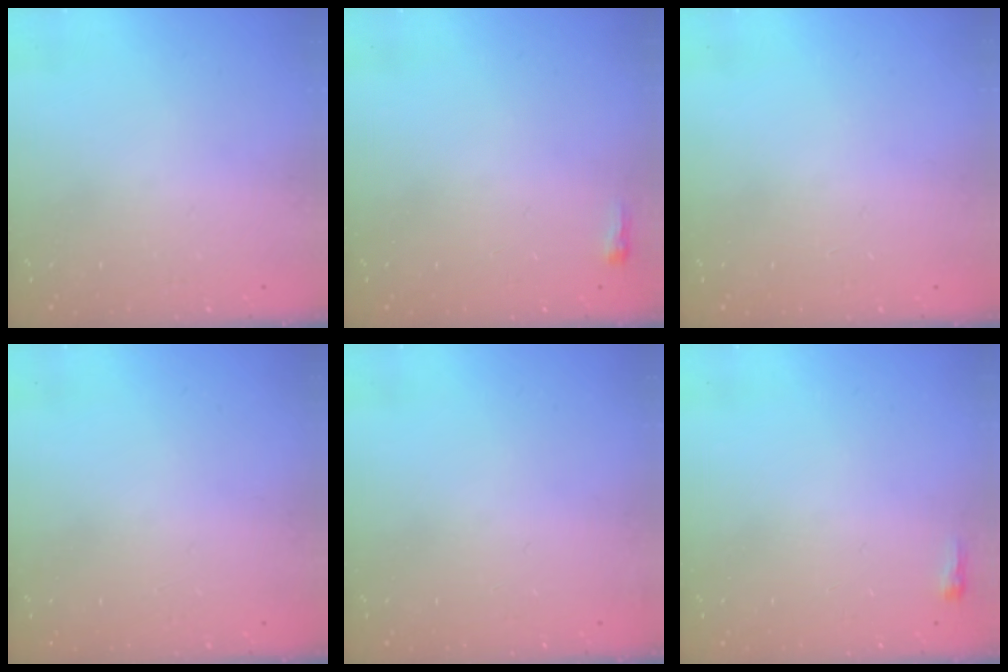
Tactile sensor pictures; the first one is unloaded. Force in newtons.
{"total": 2.3, "press": 2.2, "slide": 0.7}
{"total": 0.0}
{"total": 0.0}
{"total": 2.8, "press": 2.2, "slide": 1.7}
{"total": 2.3, "press": 2.2, "slide": 0.7}